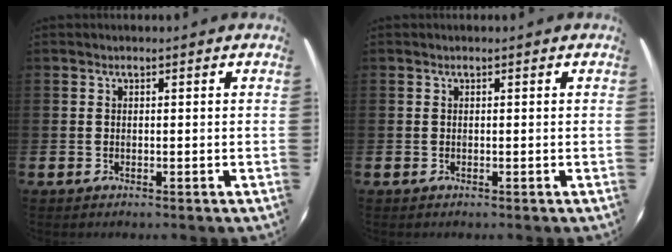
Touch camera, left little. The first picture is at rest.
{"total": 0.0}